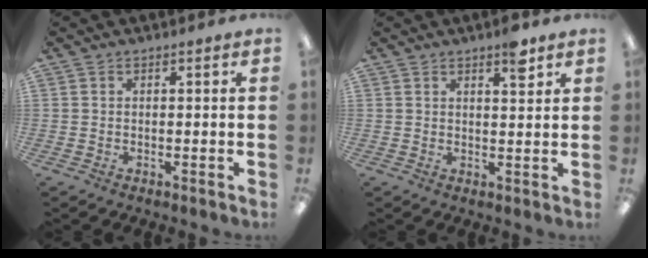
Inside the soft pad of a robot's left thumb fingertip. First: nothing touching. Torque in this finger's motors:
{"motor_torque": [0.61, 0.02, 0.69, -0.40, 0.01]}